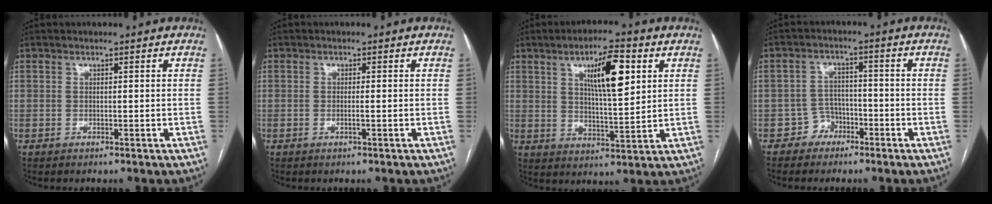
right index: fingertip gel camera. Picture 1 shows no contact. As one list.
[{"total": 0.8, "force": [-0.3, -0.1, 0.8], "torque": [-0.017, -0.001, -0.004]}, {"total": 10.4, "force": [4.0, 2.2, 9.3], "torque": [-0.155, 0.005, 0.067]}, {"total": 3.7, "force": [-2.3, 2.9, 0.1], "torque": [0.003, 0.015, -0.038]}]